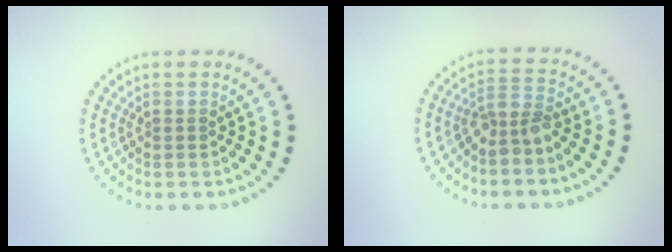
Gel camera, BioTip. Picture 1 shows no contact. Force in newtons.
{"total": 2.4, "press": 2.0, "slide": 1.4}